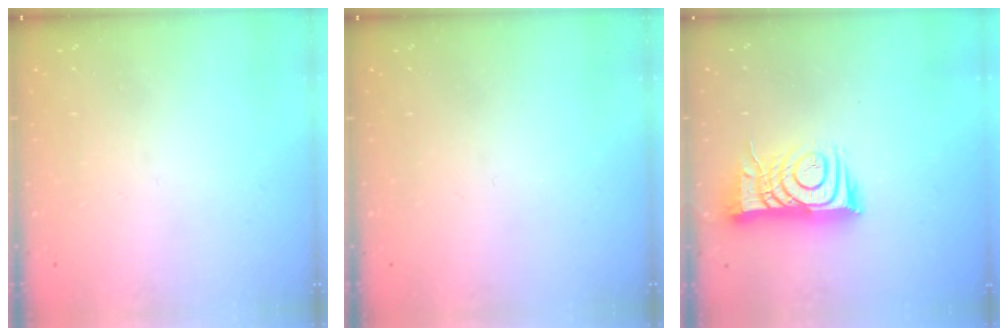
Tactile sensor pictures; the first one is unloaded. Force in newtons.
{"total": 0.0}
{"total": 10.6, "press": 10.5, "slide": 1.1}